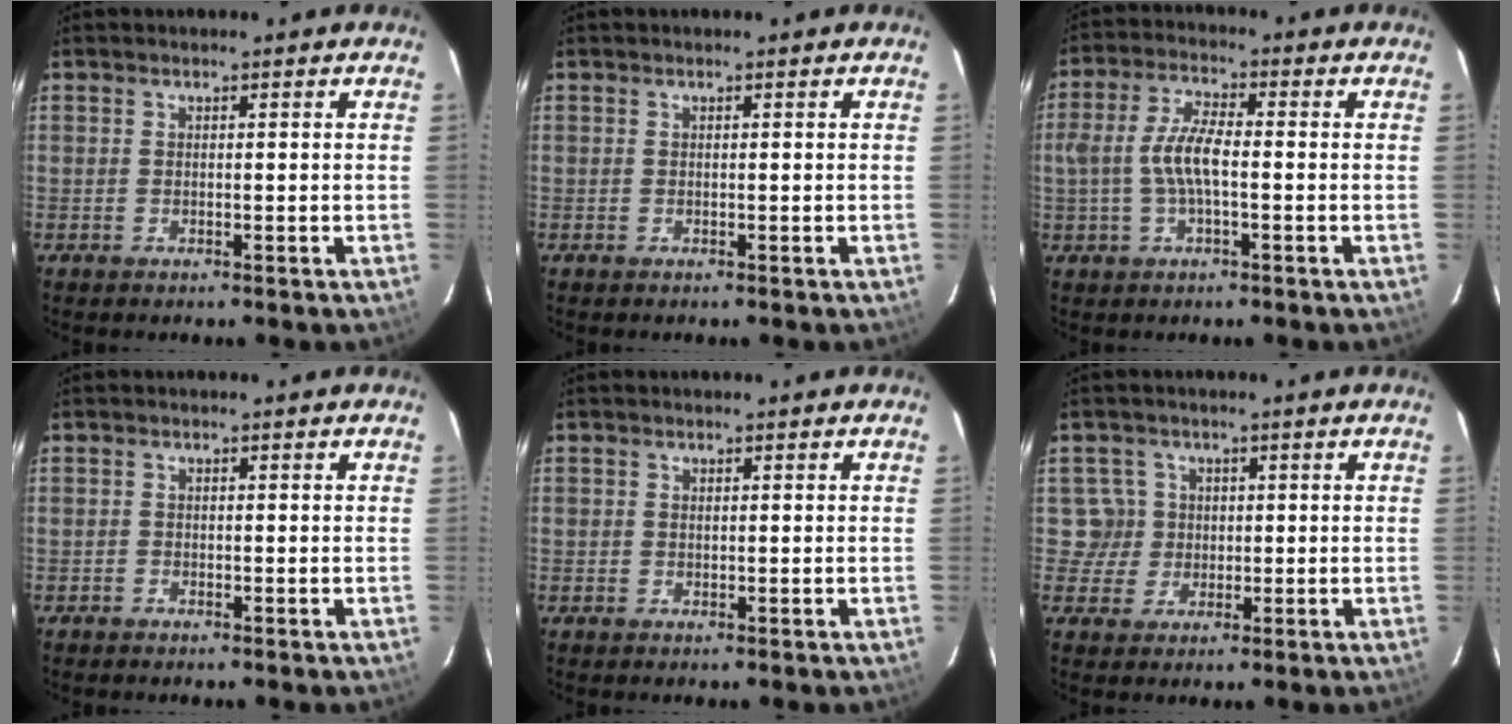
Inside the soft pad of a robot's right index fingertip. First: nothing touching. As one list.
[{"total": 0.0}, {"total": 7.8, "force": [-1.1, 2.8, 7.2], "torque": [-0.148, 0.010, -0.020]}, {"total": 0.6, "force": [-0.6, 0.2, -0.1], "torque": [0.001, 0.003, -0.012]}, {"total": 0.6, "force": [0.1, 0.6, 0.2], "torque": [-0.004, 0.002, 0.001]}, {"total": 4.1, "force": [0.4, 4.1, 0.0], "torque": [0.014, 0.018, 0.009]}]